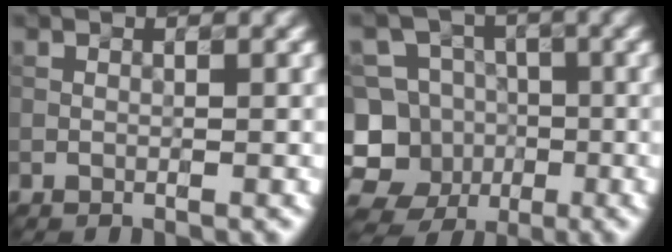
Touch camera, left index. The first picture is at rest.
{"total": 11.5, "force": [-4.0, 10.5, 2.6], "torque": [-0.059, 0.007, -0.082]}